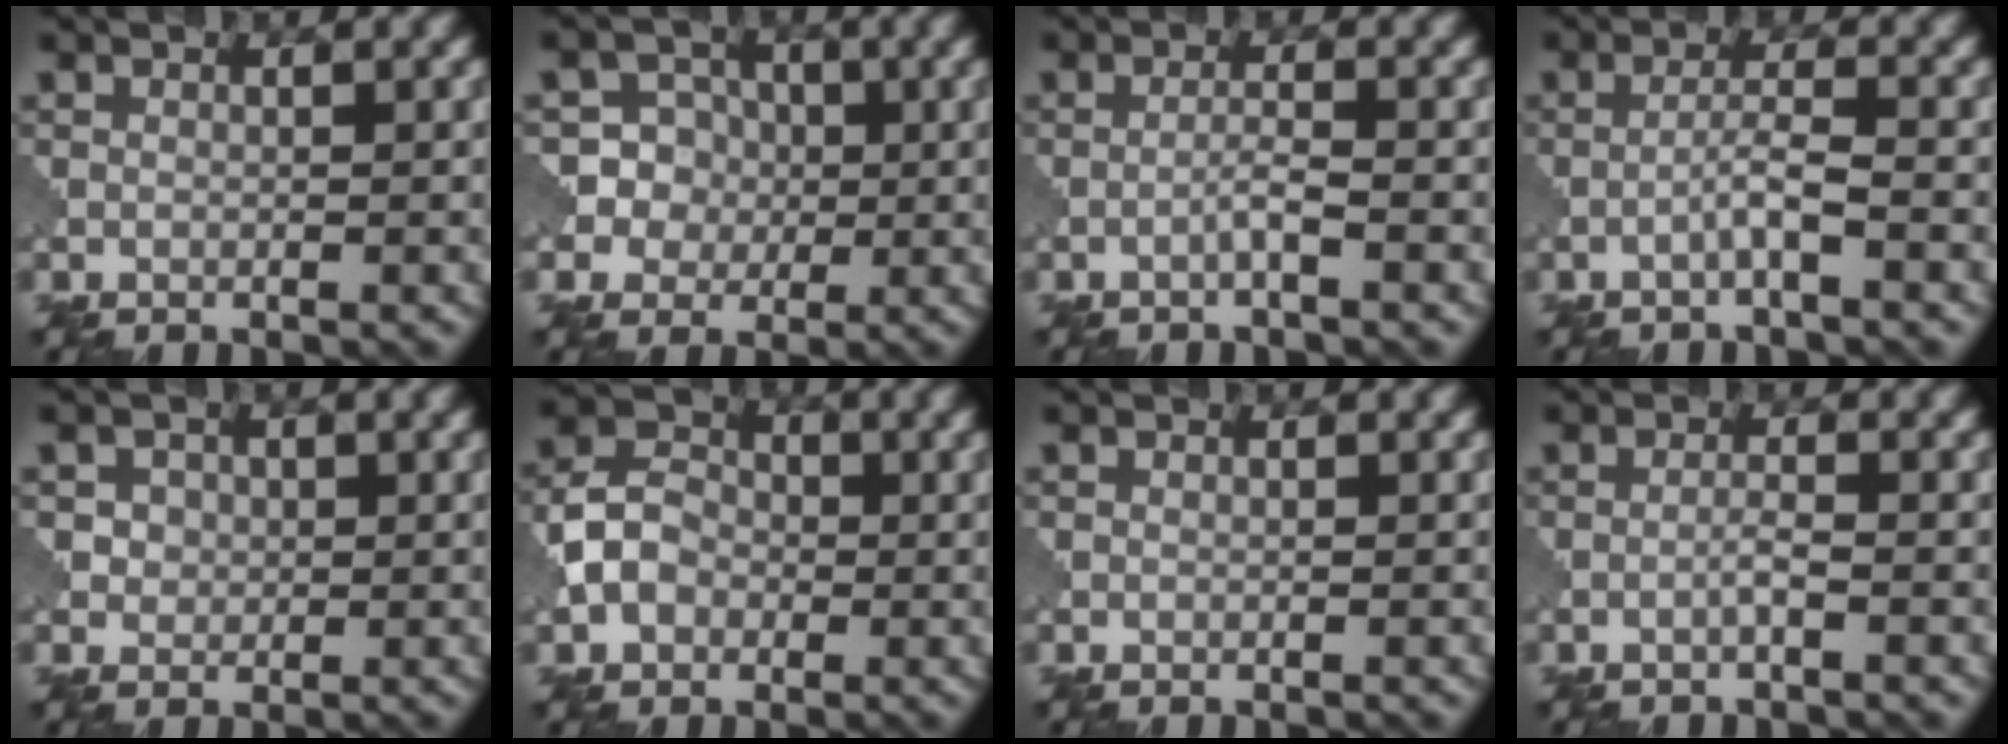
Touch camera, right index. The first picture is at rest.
{"total": 8.1, "force": [0.4, 7.8, 2.0], "torque": [-0.051, 0.031, 0.001]}
{"total": 1.6, "force": [-0.8, -0.1, 1.3], "torque": [-0.024, 0.009, -0.020]}
{"total": 2.3, "force": [-1.1, 0.0, 2.0], "torque": [-0.038, 0.013, -0.026]}
{"total": 2.4, "force": [0.8, 2.1, 0.8], "torque": [-0.015, -0.003, 0.022]}
{"total": 4.2, "force": [-1.0, 3.3, 2.4], "torque": [-0.048, 0.007, -0.024]}
{"total": 0.0}
{"total": 1.2, "force": [-0.6, 0.0, 1.1], "torque": [-0.019, 0.008, -0.014]}